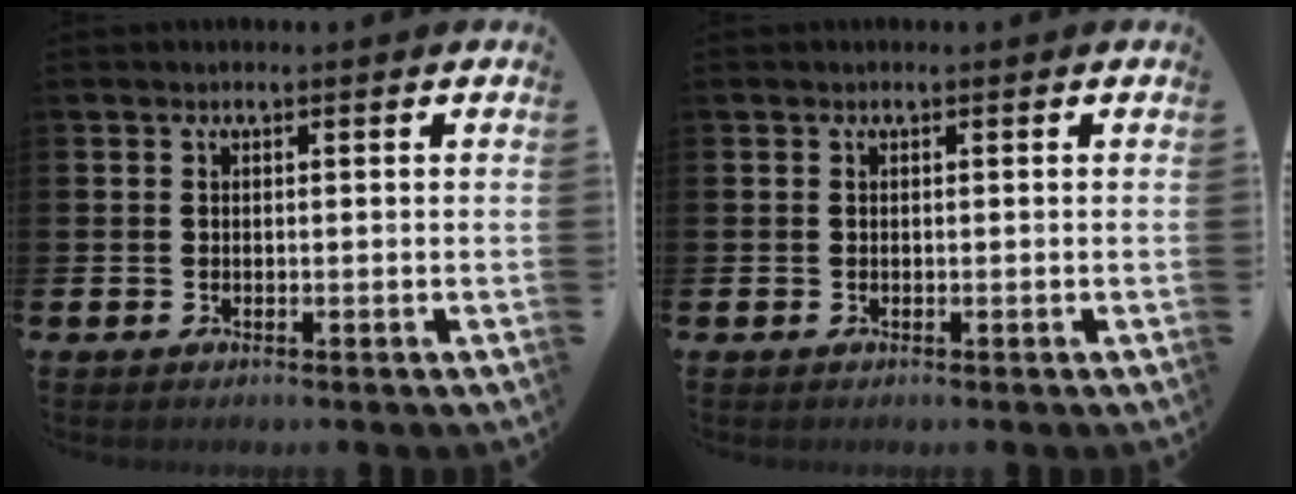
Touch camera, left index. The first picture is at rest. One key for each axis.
{"total": 0.0}